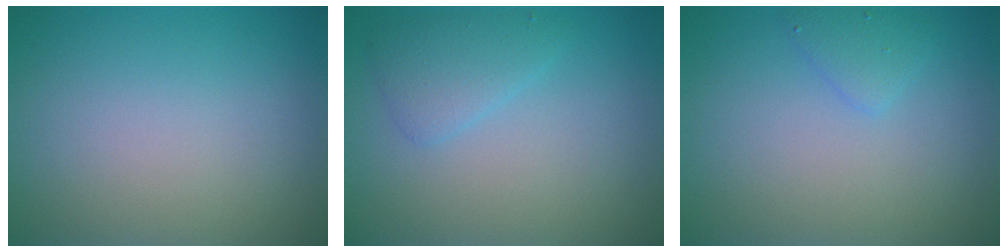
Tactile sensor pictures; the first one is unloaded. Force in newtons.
{"total": 2.1, "press": 2.1, "slide": 0.1}
{"total": 1.4, "press": 1.4, "slide": 0.1}